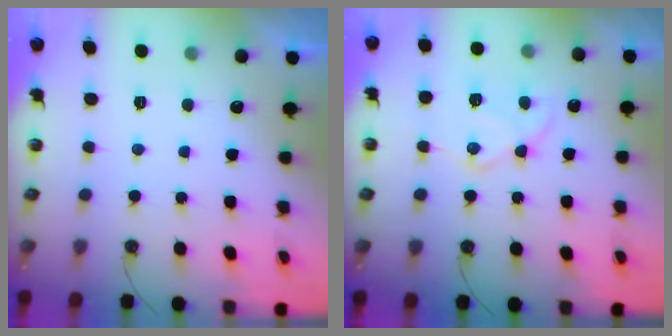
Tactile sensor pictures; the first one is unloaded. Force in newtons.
{"total": 13.9, "press": 13.8, "slide": 1.0}